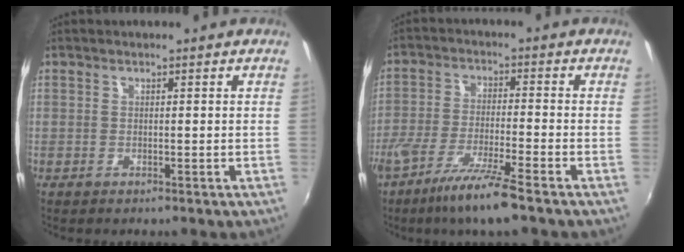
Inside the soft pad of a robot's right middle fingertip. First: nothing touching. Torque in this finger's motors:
{"motor_torque": [1.11, -1.02, 0.34, 0.11]}